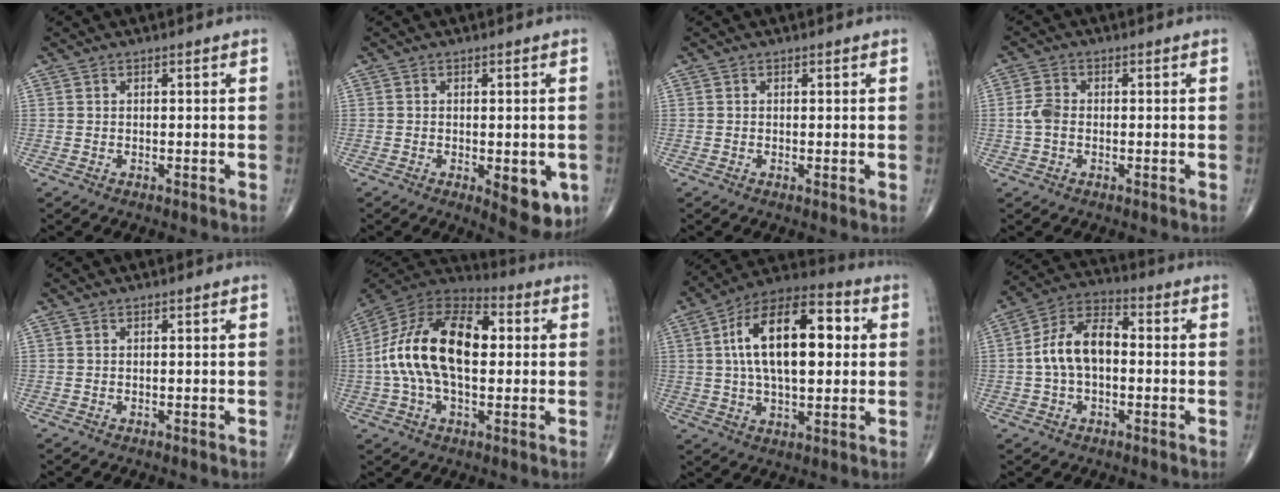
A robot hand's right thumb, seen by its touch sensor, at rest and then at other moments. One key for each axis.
{"total": 7.7, "fx": -2.3, "fy": 3.2, "fz": 6.6, "tx": -0.063, "ty": -0.010, "tz": -0.023}
{"total": 0.6, "fx": 0.0, "fy": 0.1, "fz": 0.6, "tx": -0.013, "ty": -0.003, "tz": -0.003}
{"total": 3.6, "fx": -0.4, "fy": 2.5, "fz": 2.6, "tx": -0.058, "ty": 0.008, "tz": -0.013}
{"total": 0.0}
{"total": 20.9, "fx": 1.2, "fy": 11.6, "fz": 17.4, "tx": -0.326, "ty": 0.030, "tz": 0.011}
{"total": 19.9, "fx": 3.2, "fy": 9.8, "fz": 17.0, "tx": -0.269, "ty": 0.022, "tz": 0.045}
{"total": 11.2, "fx": -0.3, "fy": 6.7, "fz": 8.9, "tx": -0.161, "ty": 0.037, "tz": -0.016}